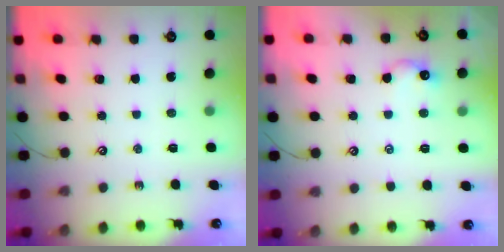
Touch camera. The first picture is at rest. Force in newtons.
{"total": 0.6, "press": 0.2, "slide": 0.6}